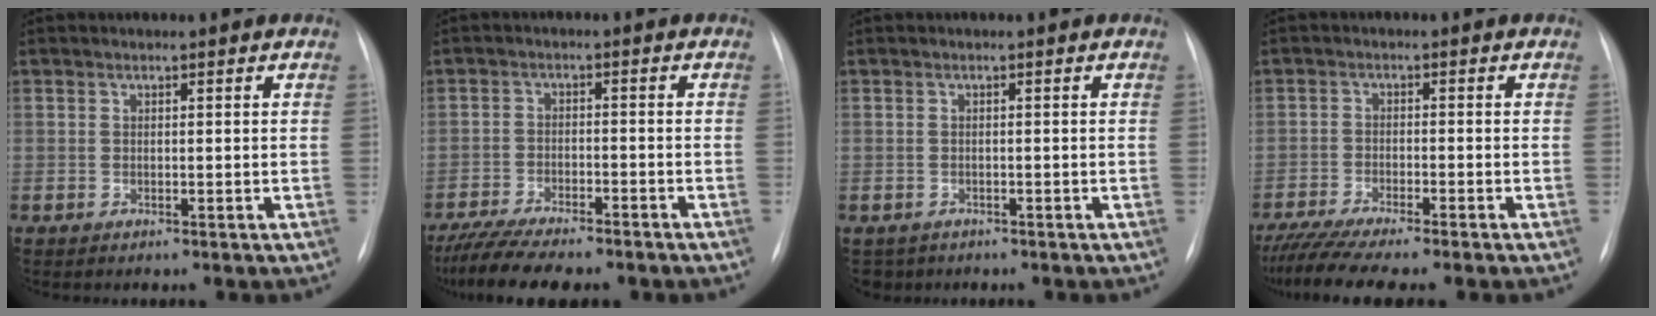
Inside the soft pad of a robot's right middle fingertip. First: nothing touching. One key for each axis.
{"total": 11.2, "fx": -9.4, "fy": 2.0, "fz": 5.8, "tx": -0.096, "ty": -0.015, "tz": -0.143}
{"total": 2.4, "fx": -1.8, "fy": 1.7, "fz": 0.0, "tx": 0.000, "ty": 0.002, "tz": -0.027}
{"total": 8.9, "fx": -7.6, "fy": -0.3, "fz": 4.8, "tx": -0.074, "ty": -0.022, "tz": -0.122}